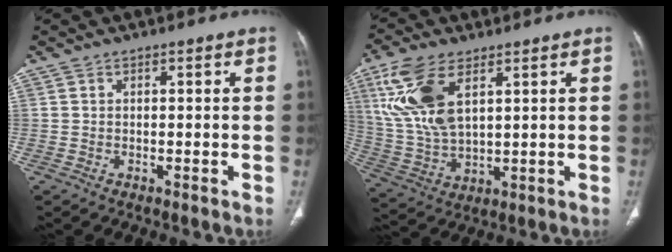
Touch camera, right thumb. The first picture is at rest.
{"total": 14.5, "force": [5.9, 7.1, 11.2], "torque": [-0.241, -0.015, 0.125]}